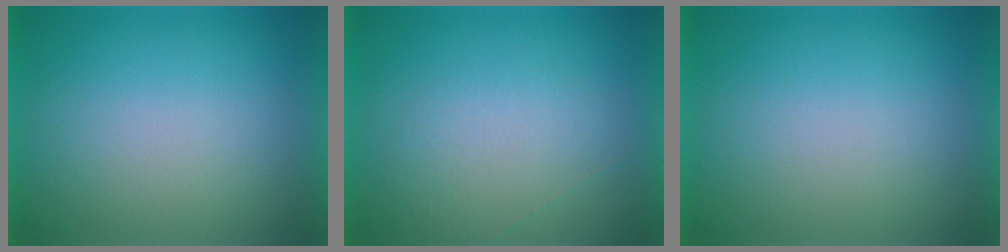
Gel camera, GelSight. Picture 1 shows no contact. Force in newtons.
{"total": 1.0}
{"total": 0.0}